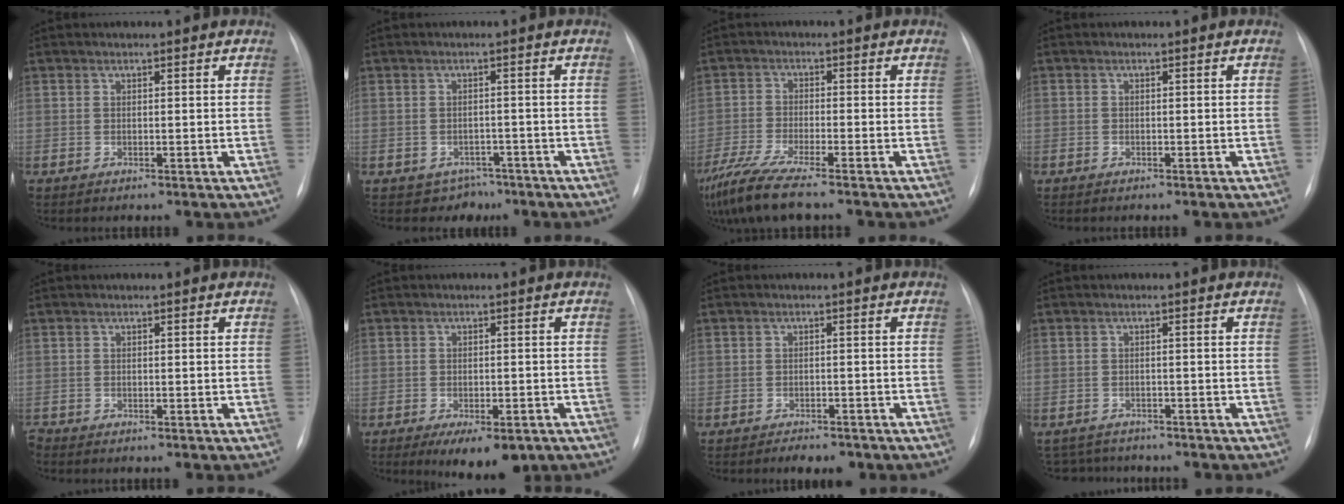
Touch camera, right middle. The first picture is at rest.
{"total": 3.5, "force": [-2.4, 2.5, 0.0], "torque": [0.005, 0.013, -0.025]}
{"total": 9.8, "force": [-7.9, 0.4, 5.8], "torque": [-0.106, -0.028, -0.137]}
{"total": 0.5, "force": [-0.4, 0.3, 0.1], "torque": [0.002, 0.003, -0.007]}
{"total": 0.5, "force": [-0.5, -0.1, 0.0], "torque": [0.003, -0.004, -0.007]}
{"total": 7.2, "force": [-4.4, 2.8, 4.9], "torque": [-0.059, -0.009, -0.057]}
{"total": 3.4, "force": [-2.7, 1.5, 1.5], "torque": [-0.014, -0.001, -0.029]}
{"total": 4.8, "force": [-4.5, 1.6, 0.1], "torque": [0.003, 0.003, -0.063]}